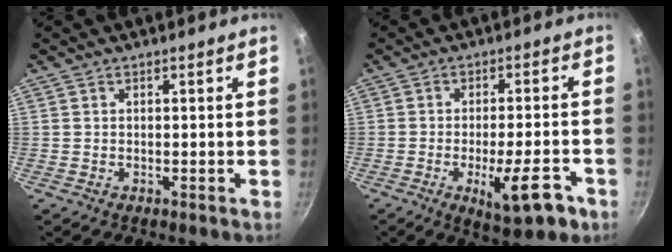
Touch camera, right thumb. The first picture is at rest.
{"total": 11.0, "force": [-4.7, 3.5, 9.4], "torque": [-0.117, 0.017, -0.060]}